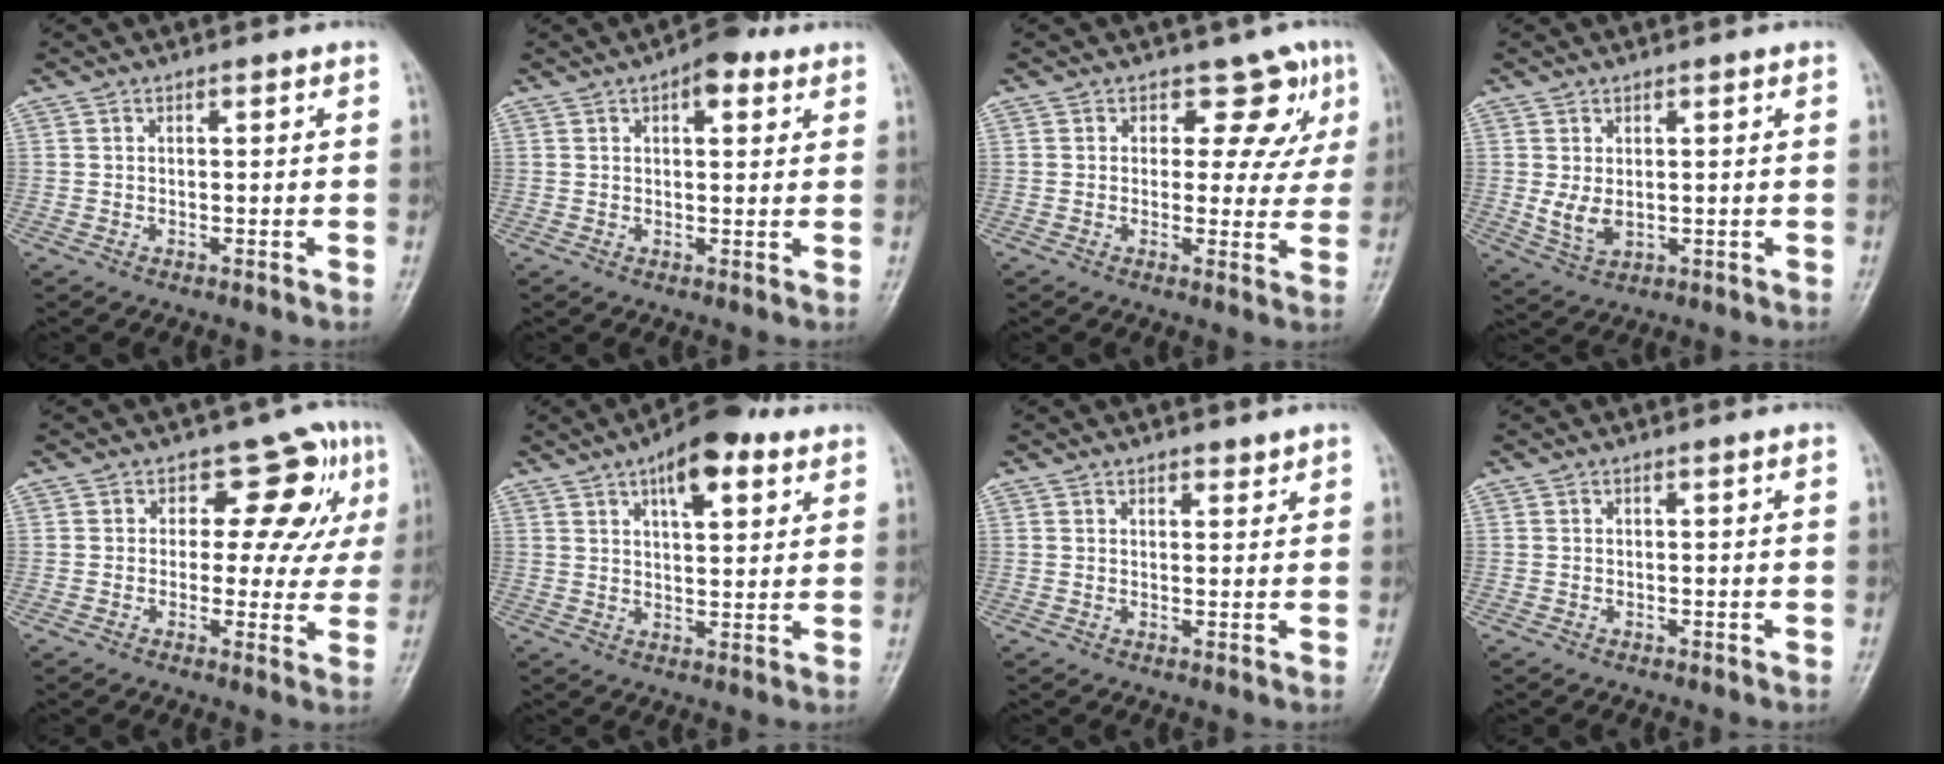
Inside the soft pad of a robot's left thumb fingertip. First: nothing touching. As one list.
[{"total": 5.6, "force": [3.0, 2.6, 3.9], "torque": [-0.035, -0.005, 0.034]}, {"total": 7.4, "force": [4.0, 5.1, 3.5], "torque": [0.001, -0.017, 0.038]}, {"total": 4.2, "force": [0.4, 2.9, 3.0], "torque": [-0.051, -0.015, 0.016]}, {"total": 10.7, "force": [3.8, 6.9, 7.3], "torque": [-0.029, -0.005, 0.041]}, {"total": 11.0, "force": [6.0, 4.5, 8.0], "torque": [-0.097, -0.015, 0.086]}, {"total": 1.1, "force": [1.0, 0.5, 0.2], "torque": [0.005, -0.007, 0.013]}, {"total": 0.0}]